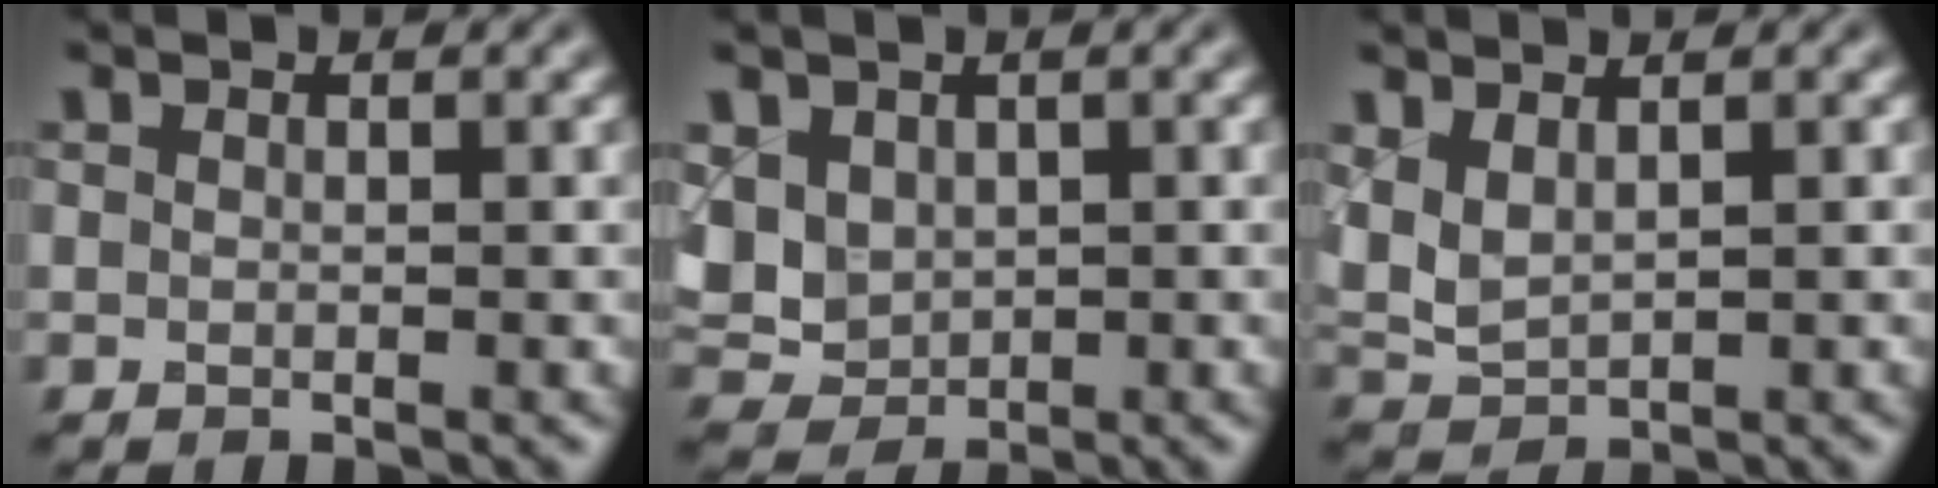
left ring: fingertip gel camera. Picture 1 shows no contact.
{"total": 3.9, "force": [0.9, 3.3, 1.9], "torque": [-0.047, -0.005, 0.024]}
{"total": 3.0, "force": [1.4, 1.6, 2.2], "torque": [-0.058, 0.001, 0.032]}